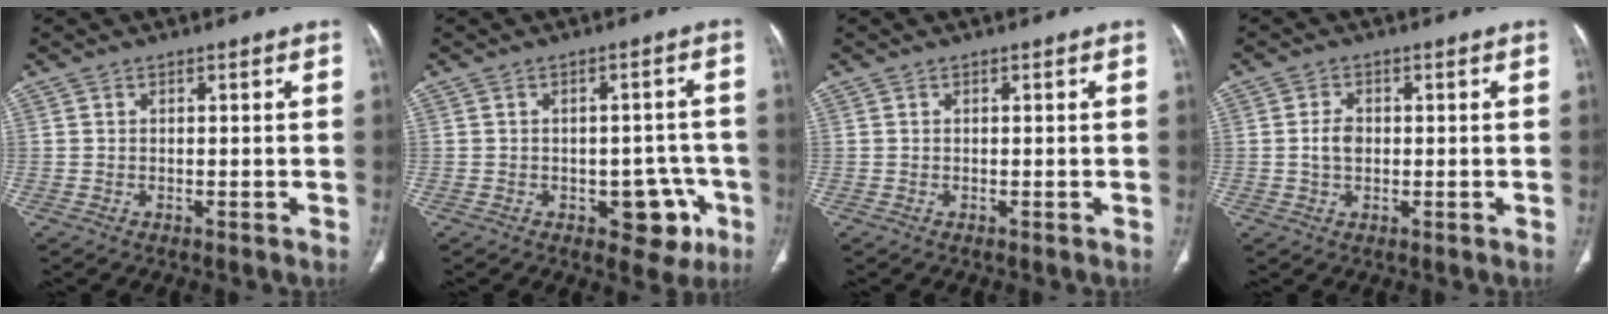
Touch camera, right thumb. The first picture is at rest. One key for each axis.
{"total": 7.6, "fx": -3.1, "fy": 4.7, "fz": 5.1, "tx": -0.024, "ty": 0.020, "tz": -0.033}
{"total": 0.0}
{"total": 3.2, "fx": 0.0, "fy": 2.2, "fz": 2.3, "tx": -0.042, "ty": 0.005, "tz": 0.000}